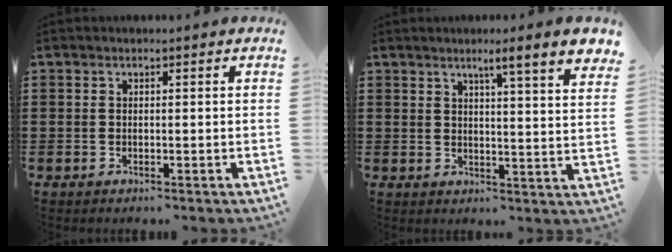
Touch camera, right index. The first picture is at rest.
{"total": 4.4, "force": [3.1, -0.7, 3.1], "torque": [-0.057, -0.024, 0.041]}